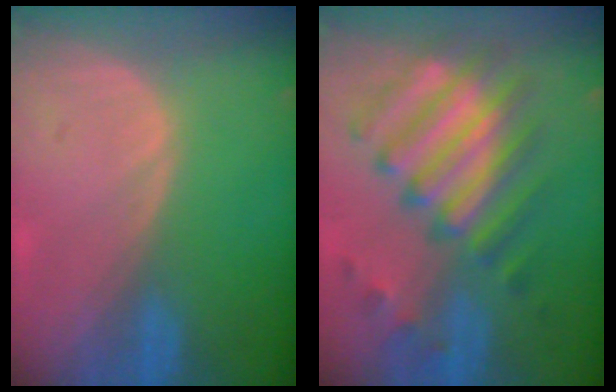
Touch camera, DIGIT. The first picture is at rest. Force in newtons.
{"total": 10.5, "press": 10.1, "slide": 2.8}